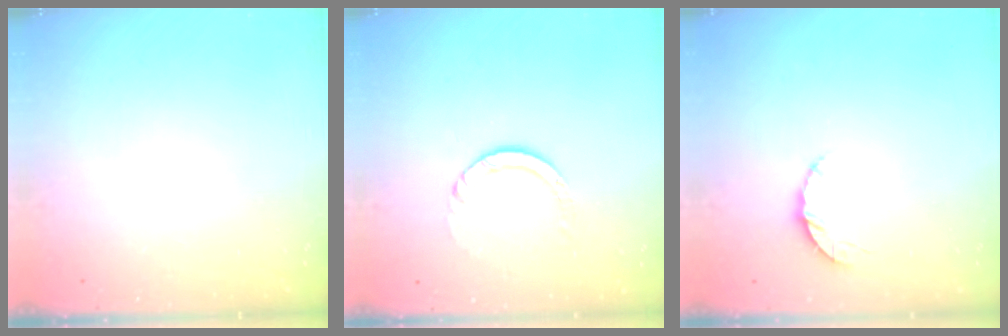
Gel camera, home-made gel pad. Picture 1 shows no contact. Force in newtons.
{"total": 4.0, "press": 4.0, "slide": 0.2}
{"total": 3.6, "press": 3.5, "slide": 0.4}